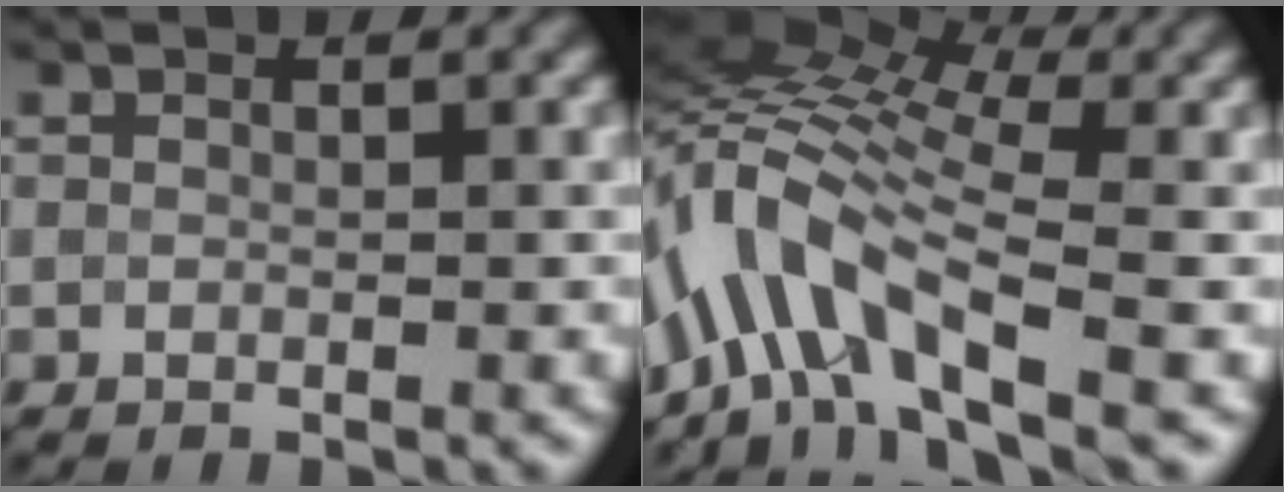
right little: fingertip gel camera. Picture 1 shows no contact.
{"total": 9.9, "force": [-2.7, 4.3, 8.6], "torque": [-0.176, 0.022, -0.060]}